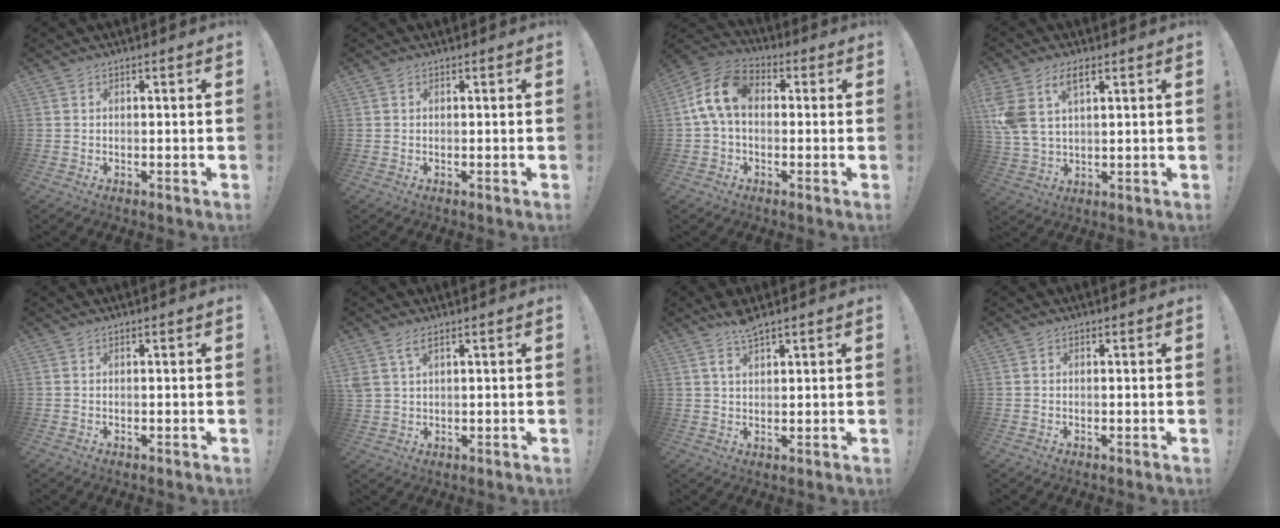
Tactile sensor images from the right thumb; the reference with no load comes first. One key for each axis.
{"total": 0.0}
{"total": 12.7, "fx": 1.4, "fy": 8.4, "fz": 9.5, "tx": -0.183, "ty": 0.024, "tz": 0.032}
{"total": 9.8, "fx": 4.9, "fy": 5.2, "fz": 6.8, "tx": -0.155, "ty": -0.012, "tz": 0.092}
{"total": 0.0}
{"total": 4.2, "fx": 2.4, "fy": 1.5, "fz": 3.0, "tx": -0.058, "ty": -0.008, "tz": 0.046}
{"total": 5.1, "fx": 3.6, "fy": 1.6, "fz": 3.3, "tx": -0.058, "ty": -0.018, "tz": 0.061}
{"total": 0.0}